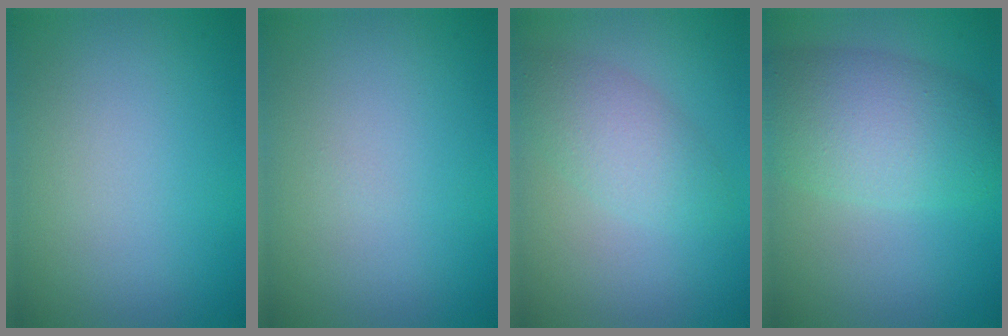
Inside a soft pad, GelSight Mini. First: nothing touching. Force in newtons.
{"total": 0.0}
{"total": 3.2, "press": 3.2, "slide": 0.0}
{"total": 6.8, "press": 6.8, "slide": 0.2}